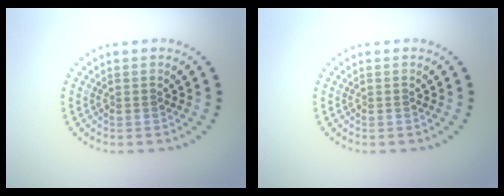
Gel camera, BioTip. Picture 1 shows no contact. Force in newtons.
{"total": 0.0}